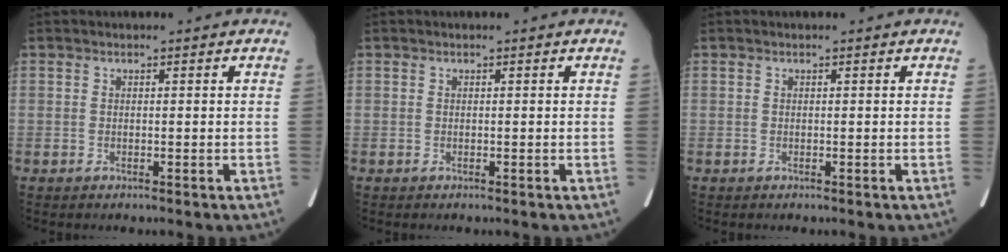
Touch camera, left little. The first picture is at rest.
{"total": 0.0}
{"total": 0.0}